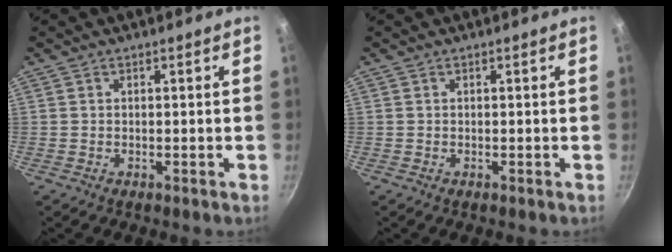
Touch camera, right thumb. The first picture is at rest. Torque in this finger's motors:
{"motor_torque": [0.11, 0.11, -0.08, -0.08, 0.03]}